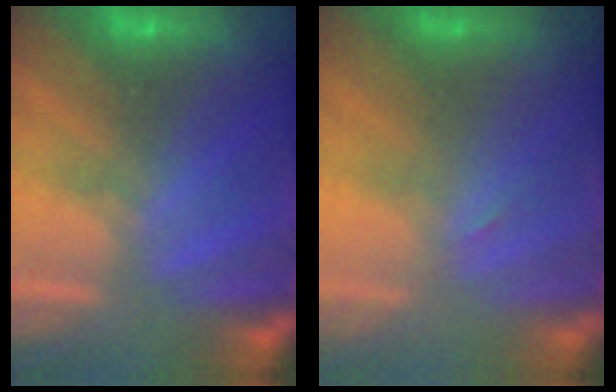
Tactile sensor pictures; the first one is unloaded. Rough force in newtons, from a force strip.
{"total": 1.1}